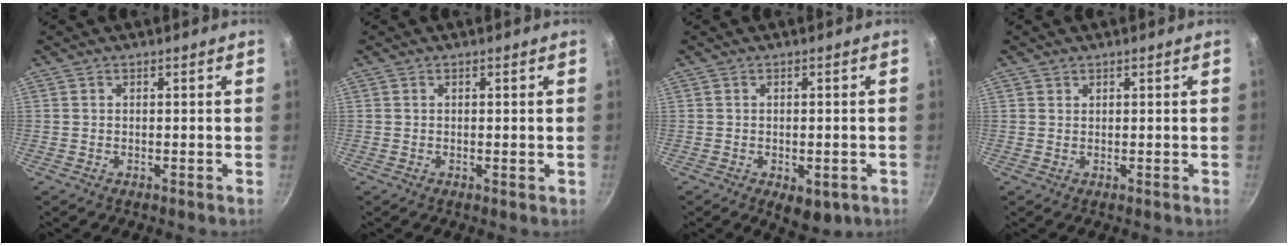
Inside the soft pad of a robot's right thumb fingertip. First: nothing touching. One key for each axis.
{"total": 0.6, "fx": -0.1, "fy": 0.1, "fz": 0.5, "tx": -0.007, "ty": -0.002, "tz": -0.002}
{"total": 5.7, "fx": -2.2, "fy": 3.0, "fz": 4.3, "tx": -0.040, "ty": 0.001, "tz": -0.021}
{"total": 0.7, "fx": 0.4, "fy": 0.5, "fz": 0.1, "tx": 0.005, "ty": -0.001, "tz": 0.007}